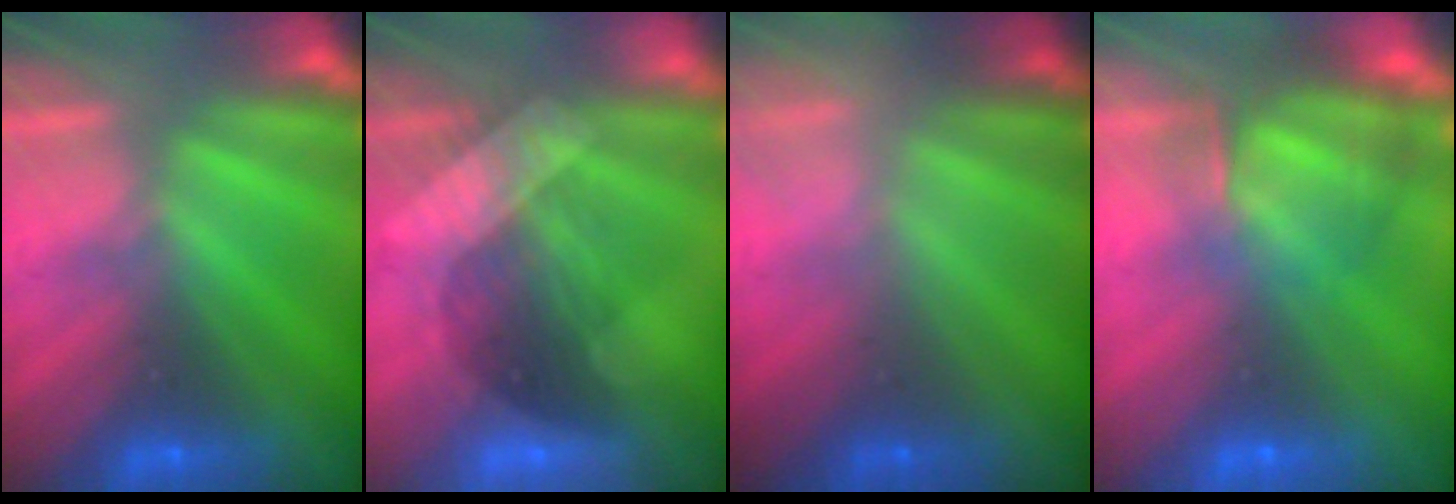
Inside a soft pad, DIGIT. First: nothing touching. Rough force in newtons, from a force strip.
{"total": 3.3}
{"total": 2.4}
{"total": 7.1}